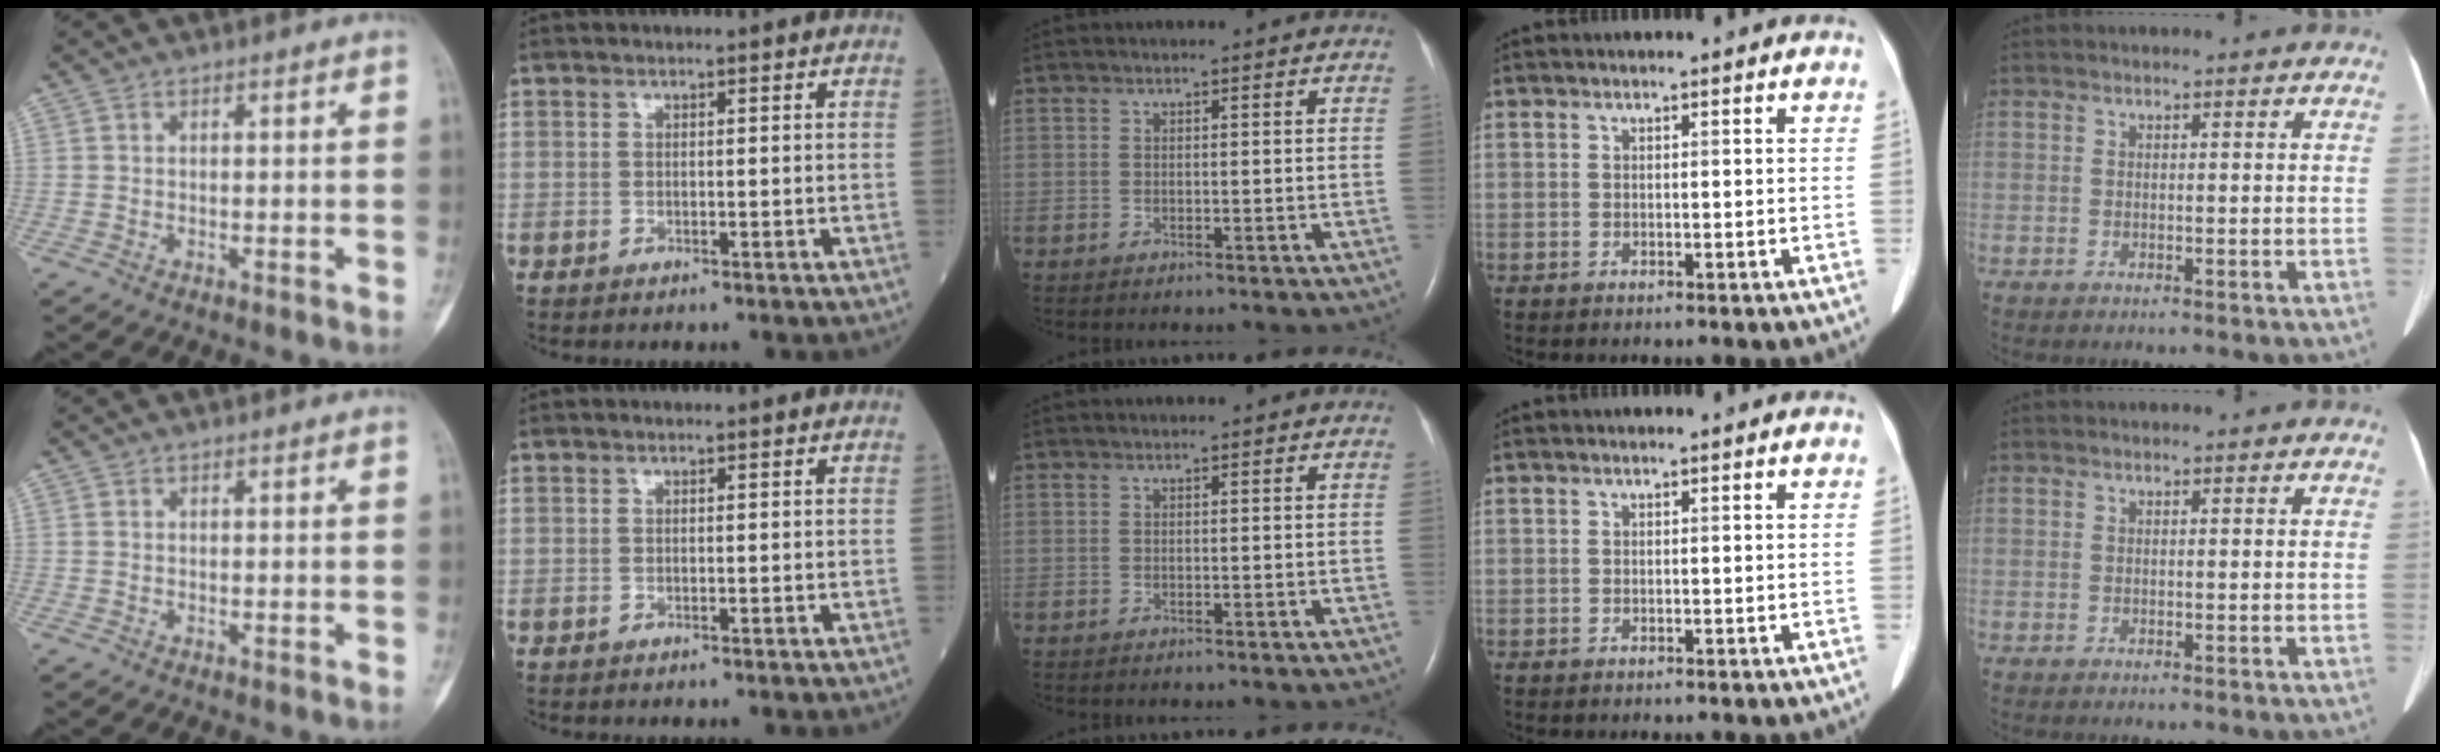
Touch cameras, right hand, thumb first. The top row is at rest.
{}